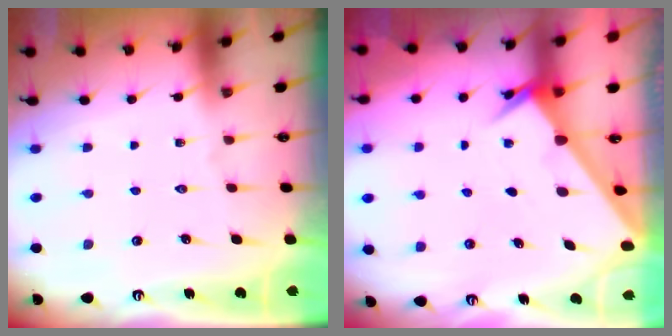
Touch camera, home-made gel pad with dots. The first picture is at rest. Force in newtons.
{"total": 2.4, "press": 2.4, "slide": 0.3}